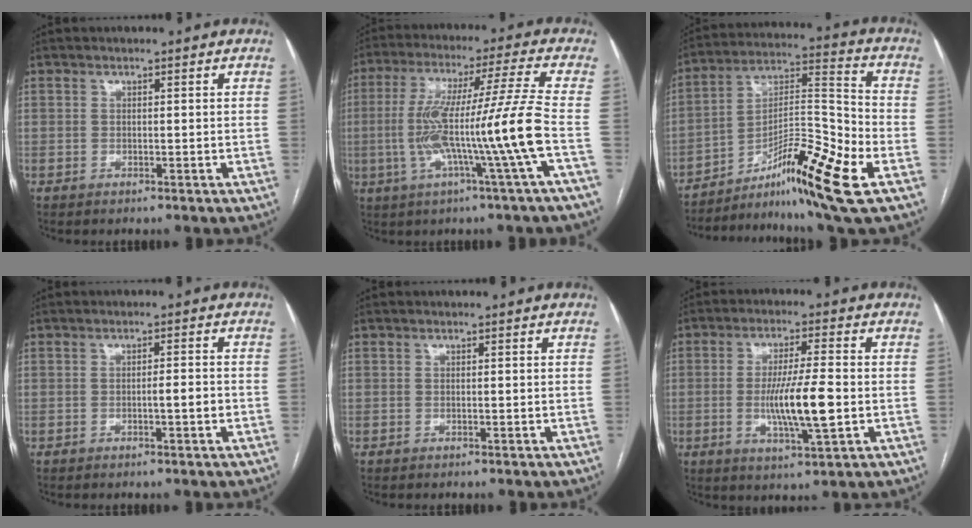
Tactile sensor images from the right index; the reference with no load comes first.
{"total": 14.9, "force": [-3.4, -2.5, 14.3], "torque": [-0.262, 0.005, -0.065]}
{"total": 18.1, "force": [-9.1, 1.0, 15.6], "torque": [-0.272, -0.002, -0.146]}
{"total": 2.4, "force": [-0.7, 0.1, 2.2], "torque": [-0.034, 0.000, -0.013]}
{"total": 0.0}
{"total": 9.6, "force": [-1.5, 0.6, 9.5], "torque": [-0.175, -0.012, -0.027]}